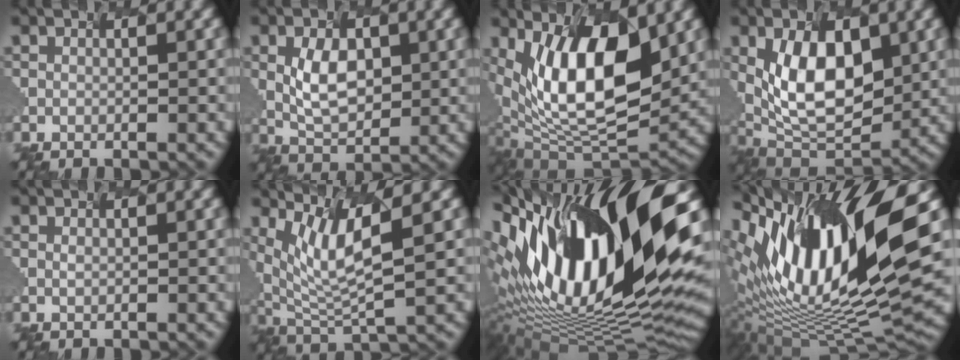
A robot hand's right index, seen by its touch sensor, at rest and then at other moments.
{"total": 4.1, "force": [-0.2, 2.7, 3.1], "torque": [-0.066, -0.004, 0.005]}
{"total": 11.6, "force": [2.7, 5.0, 10.1], "torque": [-0.164, -0.006, 0.045]}
{"total": 8.3, "force": [0.5, 4.7, 6.8], "torque": [-0.129, -0.003, 0.010]}
{"total": 0.0}
{"total": 6.0, "force": [2.7, 1.2, 5.2], "torque": [-0.113, -0.005, 0.066]}
{"total": 17.6, "force": [2.3, 6.3, 16.3], "torque": [-0.289, -0.006, 0.033]}
{"total": 14.7, "force": [4.0, 4.3, 13.5], "torque": [-0.248, -0.003, 0.072]}